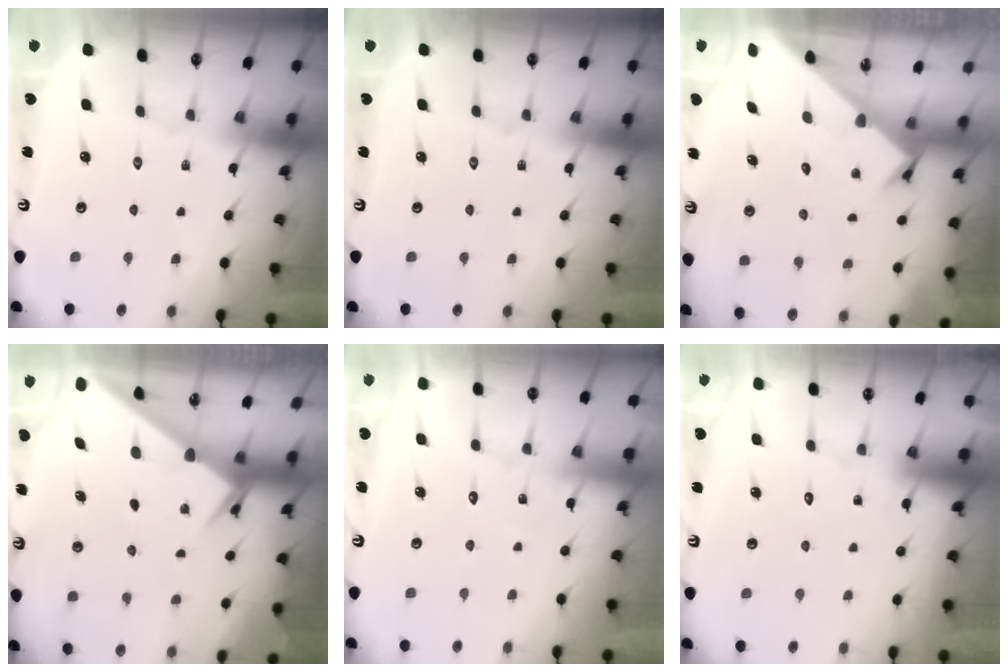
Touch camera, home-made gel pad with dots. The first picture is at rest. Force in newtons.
{"total": 0.0}
{"total": 2.4, "press": 2.4, "slide": 0.2}
{"total": 2.4, "press": 2.4, "slide": 0.3}
{"total": 3.2, "press": 3.2, "slide": 0.3}
{"total": 5.4, "press": 5.4, "slide": 0.3}